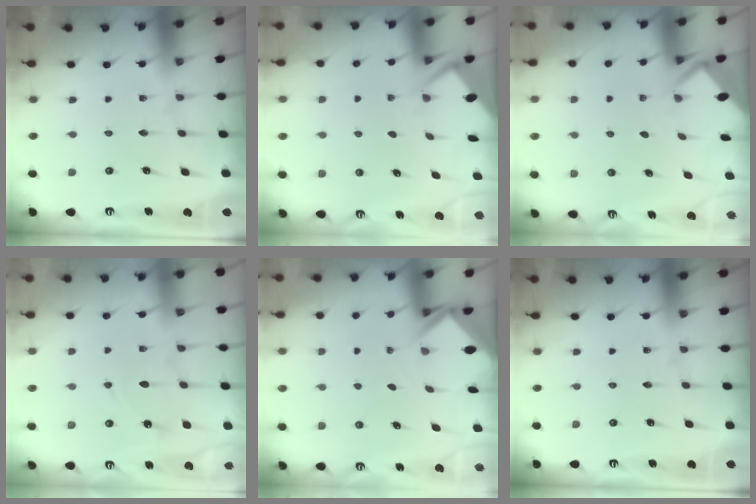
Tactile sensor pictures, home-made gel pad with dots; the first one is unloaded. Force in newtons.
{"total": 2.6, "press": 2.6, "slide": 0.4}
{"total": 2.5, "press": 2.5, "slide": 0.1}
{"total": 9.3, "press": 9.2, "slide": 0.7}
{"total": 2.9, "press": 2.9, "slide": 0.2}
{"total": 0.0}